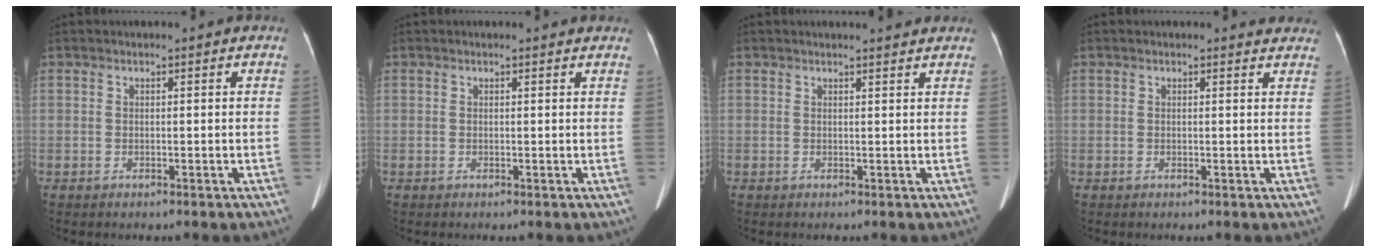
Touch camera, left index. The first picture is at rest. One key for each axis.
{"total": 2.1, "fx": 2.0, "fy": 0.4, "fz": 0.5, "tx": -0.014, "ty": 0.004, "tz": 0.013}
{"total": 2.7, "fx": 2.6, "fy": 0.3, "fz": 0.7, "tx": -0.014, "ty": 0.009, "tz": 0.028}
{"total": 4.0, "fx": 3.8, "fy": 1.1, "fz": 0.4, "tx": 0.007, "ty": -0.011, "tz": 0.019}